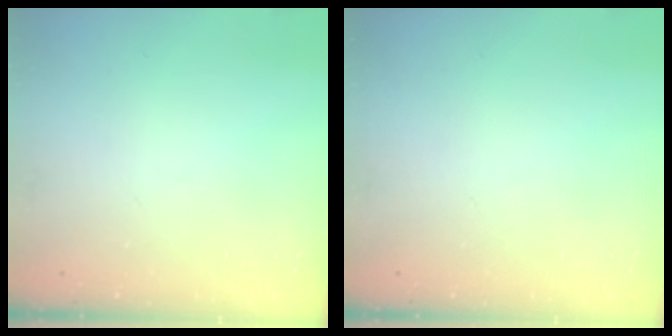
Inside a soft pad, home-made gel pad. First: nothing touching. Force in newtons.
{"total": 0.0}